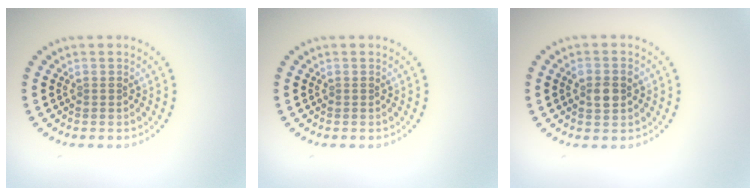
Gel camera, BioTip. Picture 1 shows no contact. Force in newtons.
{"total": 0.0}
{"total": 2.5, "press": 2.5, "slide": 0.3}